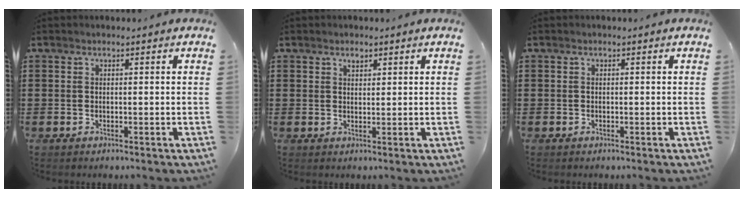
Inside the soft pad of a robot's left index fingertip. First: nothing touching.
{"total": 1.2, "force": [0.9, 0.6, 0.6], "torque": [-0.014, 0.003, 0.016]}
{"total": 0.0}